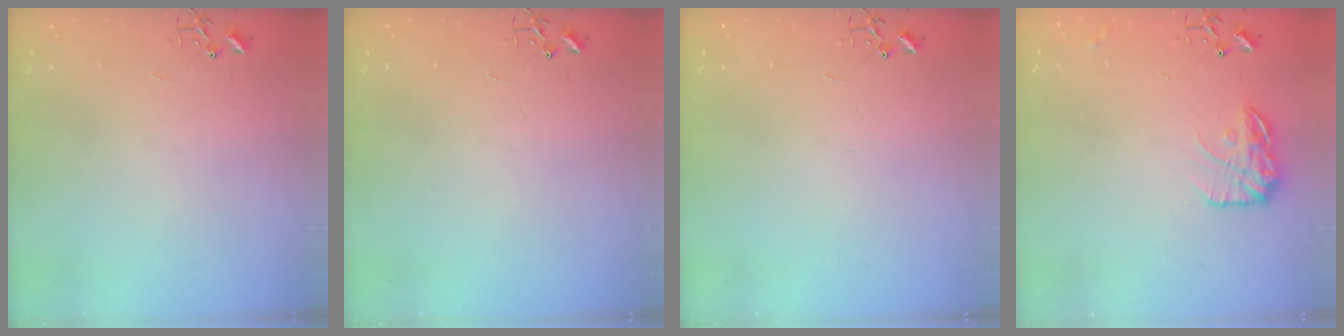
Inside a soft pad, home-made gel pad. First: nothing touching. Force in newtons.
{"total": 0.0}
{"total": 0.0}
{"total": 13.3, "press": 13.3, "slide": 0.8}